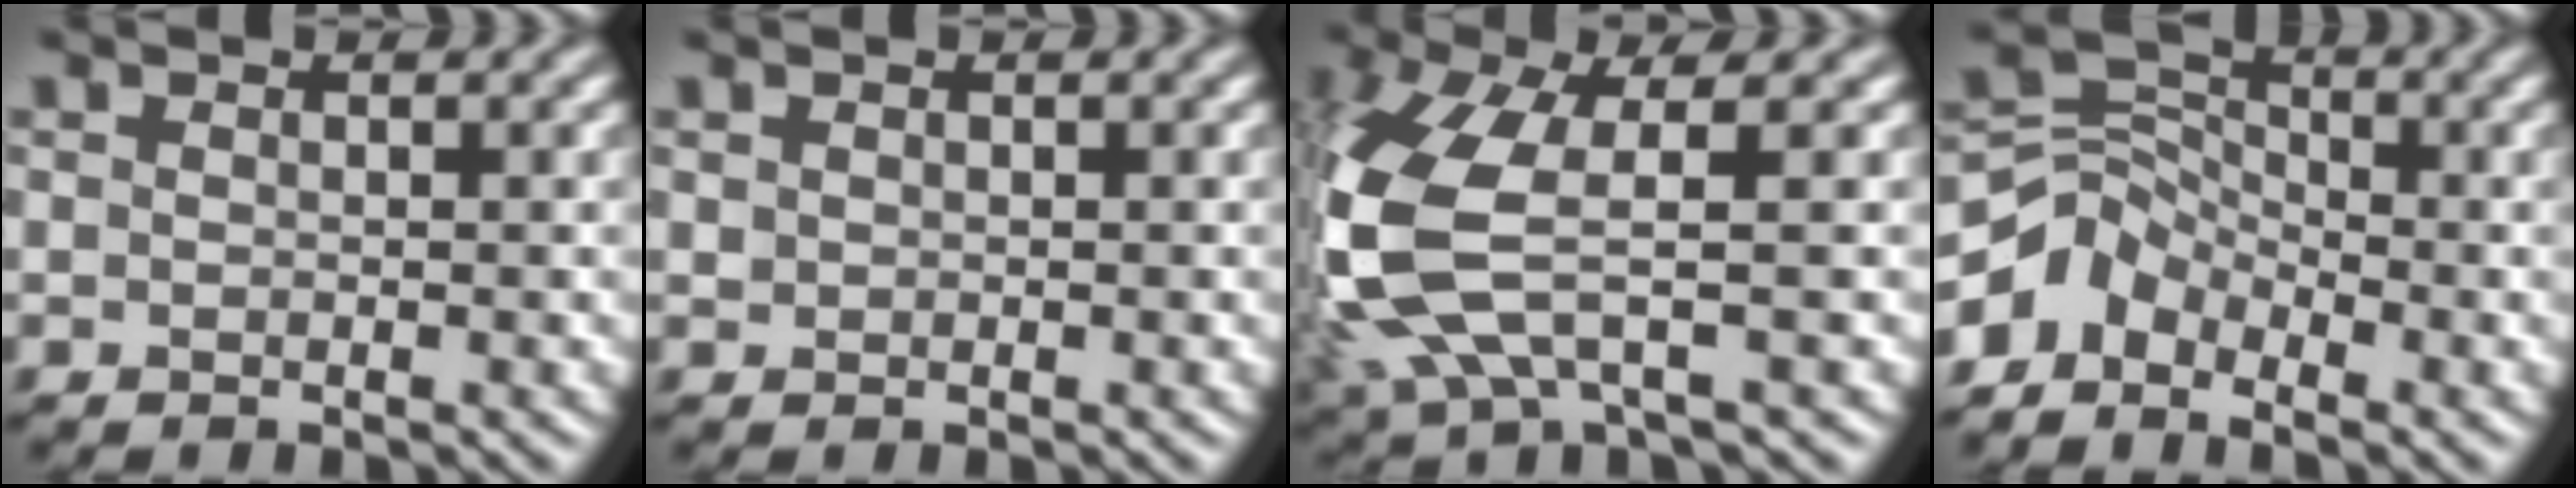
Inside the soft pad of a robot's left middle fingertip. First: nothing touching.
{"total": 0.6, "force": [0.2, 0.5, 0.1], "torque": [0.002, 0.001, 0.002]}
{"total": 9.1, "force": [-0.6, 3.9, 8.2], "torque": [-0.232, -0.019, -0.014]}
{"total": 3.4, "force": [-2.4, 2.2, 1.1], "torque": [-0.021, 0.007, -0.061]}